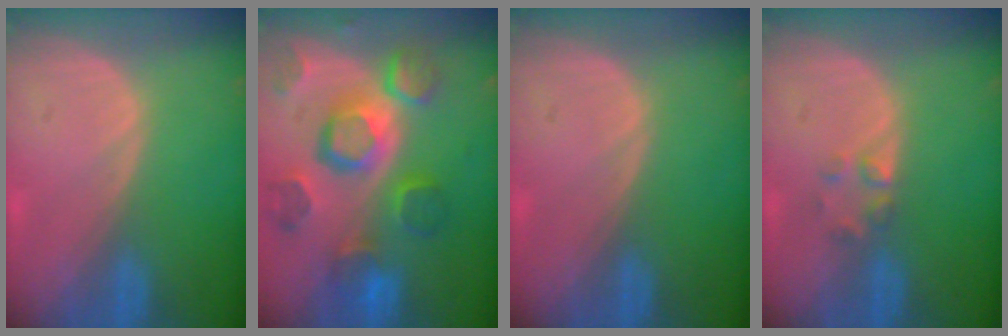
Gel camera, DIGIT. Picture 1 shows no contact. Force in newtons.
{"total": 12.0, "press": 10.6, "slide": 5.6}
{"total": 0.0}
{"total": 2.0, "press": 2.0, "slide": 0.2}